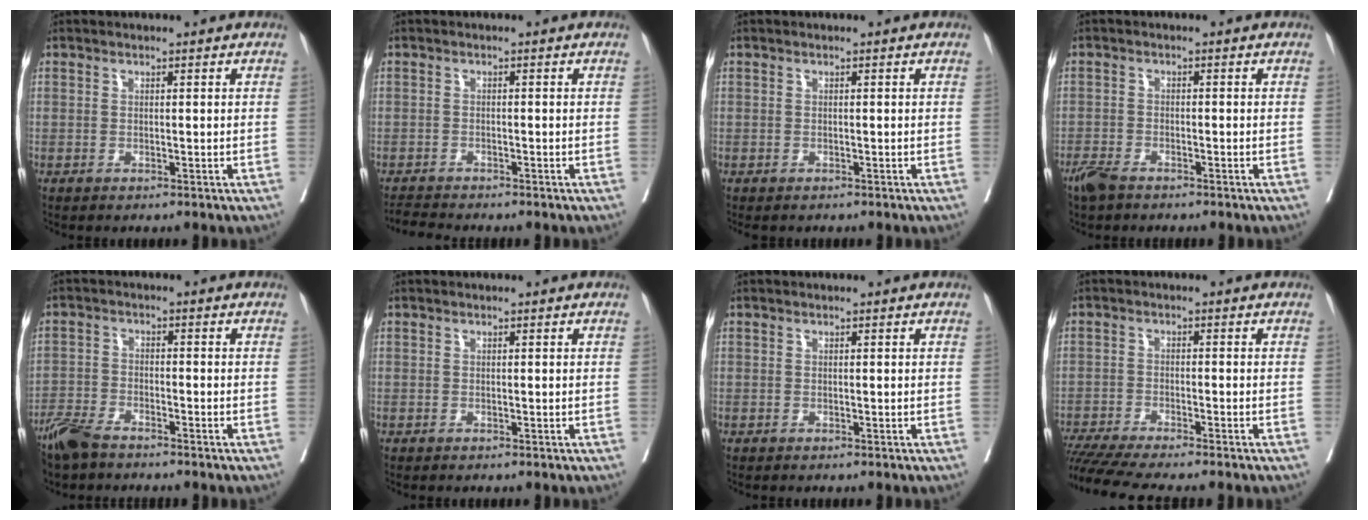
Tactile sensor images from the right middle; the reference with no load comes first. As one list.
[{"total": 2.6, "force": [-2.6, -0.3, 0.3], "torque": [-0.007, -0.015, -0.045]}, {"total": 0.7, "force": [-0.6, 0.3, 0.1], "torque": [-0.008, 0.000, -0.011]}, {"total": 3.2, "force": [-2.6, 1.0, 1.5], "torque": [-0.032, -0.005, -0.050]}, {"total": 5.3, "force": [-4.6, 1.3, 2.4], "torque": [-0.050, -0.011, -0.089]}, {"total": 0.0}, {"total": 0.0}, {"total": 10.9, "force": [-9.6, -0.4, 5.1], "torque": [-0.069, -0.021, -0.154]}]